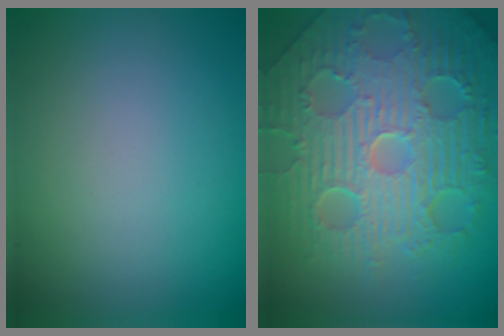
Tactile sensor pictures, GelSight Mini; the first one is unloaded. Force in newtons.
{"total": 11.1, "press": 7.2, "slide": 8.4}